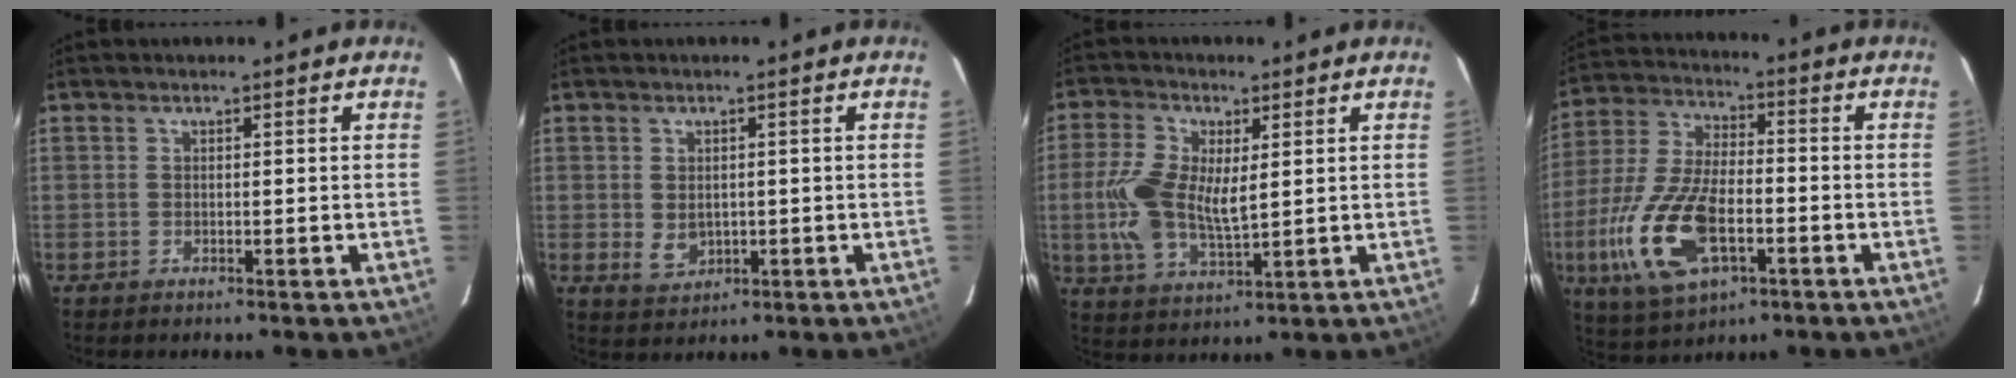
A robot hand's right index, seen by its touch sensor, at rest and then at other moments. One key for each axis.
{"total": 3.8, "fx": -0.2, "fy": 3.1, "fz": 2.2, "tx": -0.039, "ty": -0.004, "tz": 0.006}
{"total": 10.7, "fx": 0.9, "fy": 5.4, "fz": 9.2, "tx": -0.200, "ty": 0.001, "tz": 0.018}
{"total": 18.1, "fx": -6.0, "fy": 8.6, "fz": 14.7, "tx": -0.329, "ty": -0.016, "tz": -0.107}